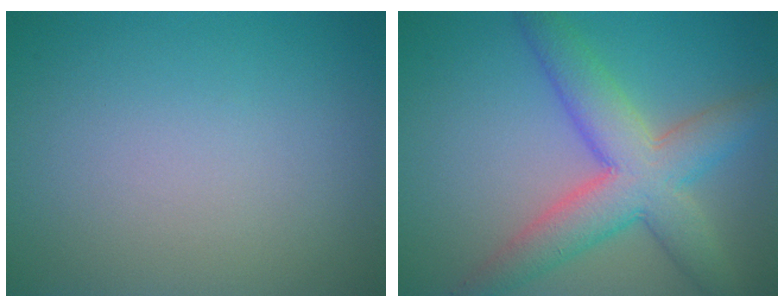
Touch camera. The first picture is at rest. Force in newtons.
{"total": 7.3, "press": 7.3, "slide": 0.4}